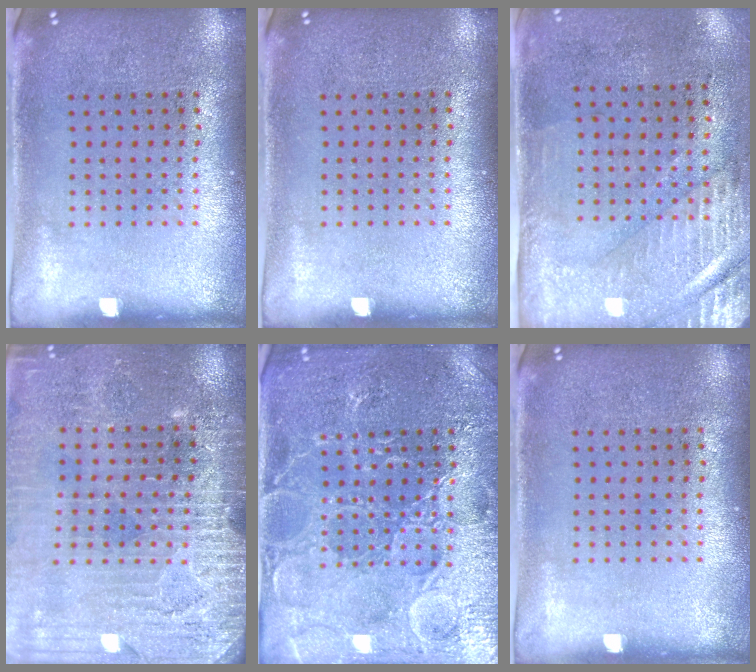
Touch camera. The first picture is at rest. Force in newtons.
{"total": 0.0}
{"total": 3.0, "press": 2.5, "slide": 1.5}
{"total": 3.2, "press": 3.2, "slide": 0.3}
{"total": 4.5, "press": 4.4, "slide": 0.9}
{"total": 0.0}